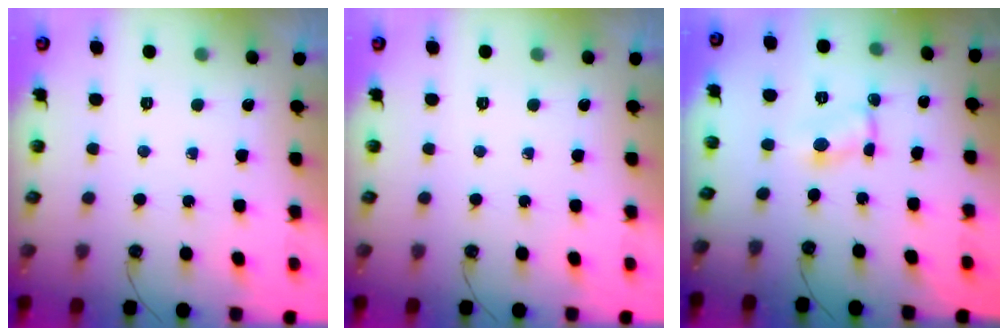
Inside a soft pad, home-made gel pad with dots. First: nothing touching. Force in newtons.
{"total": 0.0}
{"total": 0.7, "press": 0.7, "slide": 0.1}